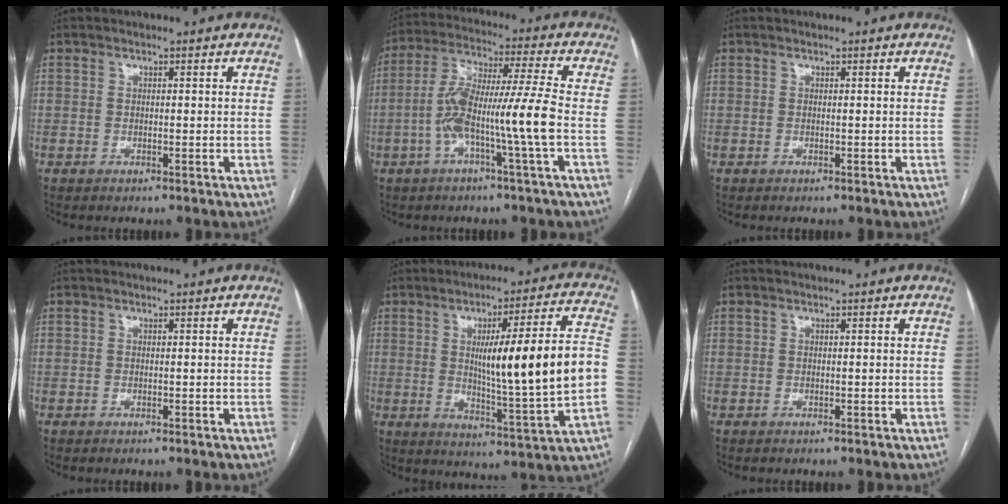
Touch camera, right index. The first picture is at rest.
{"total": 11.0, "force": [-2.9, -0.6, 10.6], "torque": [-0.204, 0.017, -0.058]}
{"total": 0.0}
{"total": 0.0}
{"total": 17.9, "force": [0.4, 0.3, 17.9], "torque": [-0.271, -0.001, 0.006]}
{"total": 0.0}